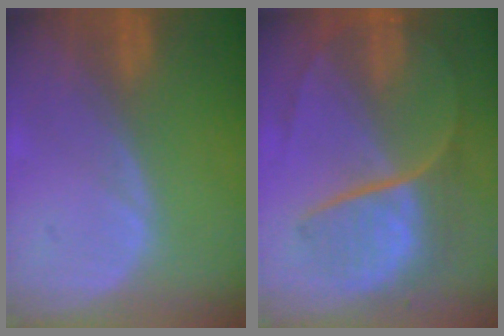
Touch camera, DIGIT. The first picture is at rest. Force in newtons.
{"total": 8.8, "press": 7.5, "slide": 4.6}